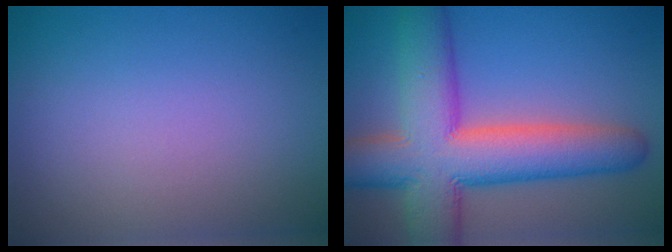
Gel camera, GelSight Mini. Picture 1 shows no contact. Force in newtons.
{"total": 12.2, "press": 12.2, "slide": 0.7}